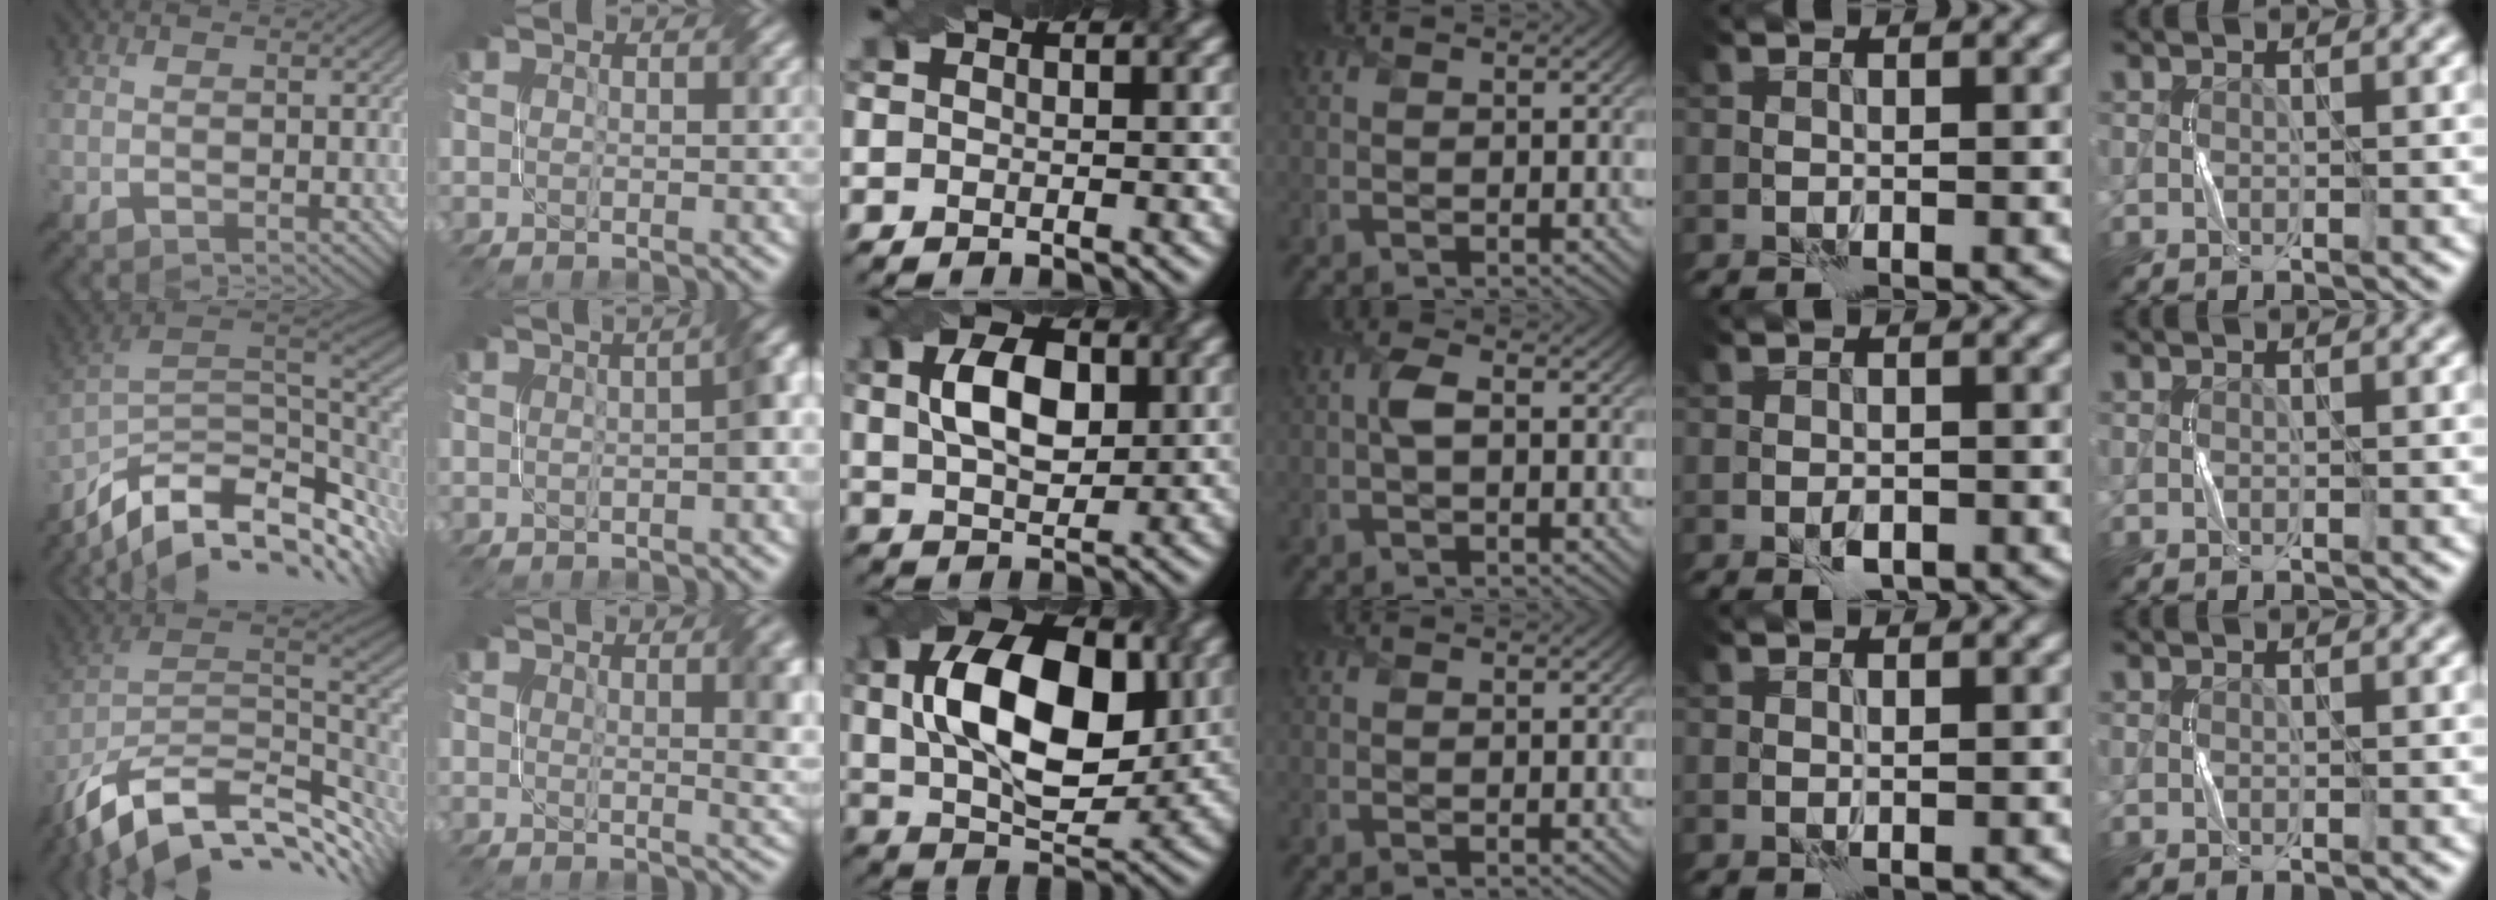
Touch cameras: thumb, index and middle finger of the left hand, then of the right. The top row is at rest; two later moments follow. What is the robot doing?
{"motion": "twist", "object": "screw"}